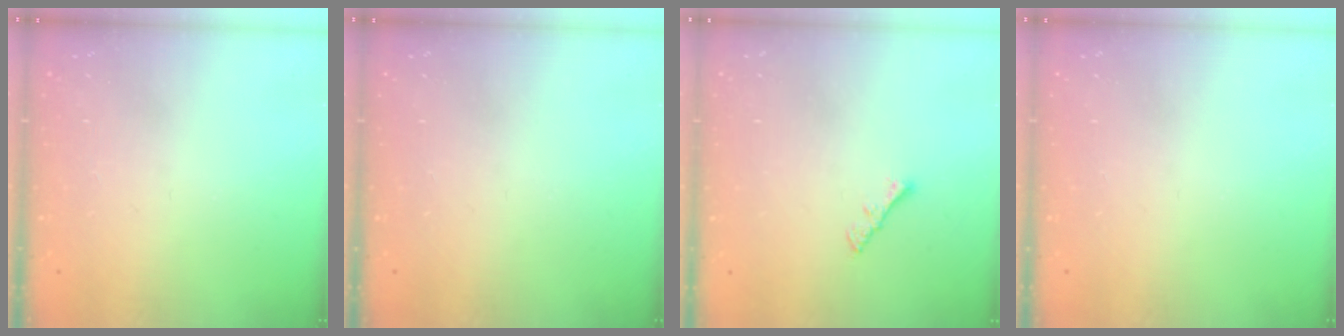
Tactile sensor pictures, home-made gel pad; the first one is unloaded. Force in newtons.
{"total": 0.0}
{"total": 1.3, "press": 1.2, "slide": 0.4}
{"total": 0.0}